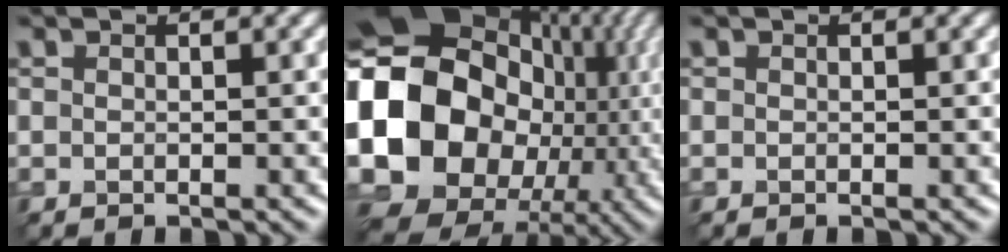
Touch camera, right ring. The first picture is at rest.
{"total": 20.5, "force": [-1.1, 17.4, 10.9], "torque": [-0.218, -0.007, -0.032]}
{"total": 0.0}